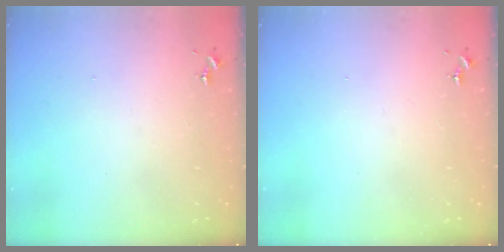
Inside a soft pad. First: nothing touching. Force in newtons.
{"total": 0.0}